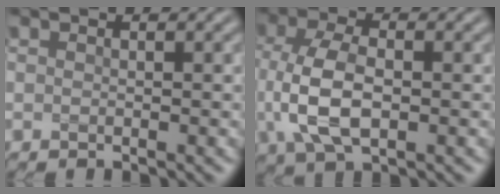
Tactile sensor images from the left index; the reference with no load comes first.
{"total": 6.5, "force": [-0.5, 3.4, 5.5], "torque": [-0.125, -0.004, -0.010]}